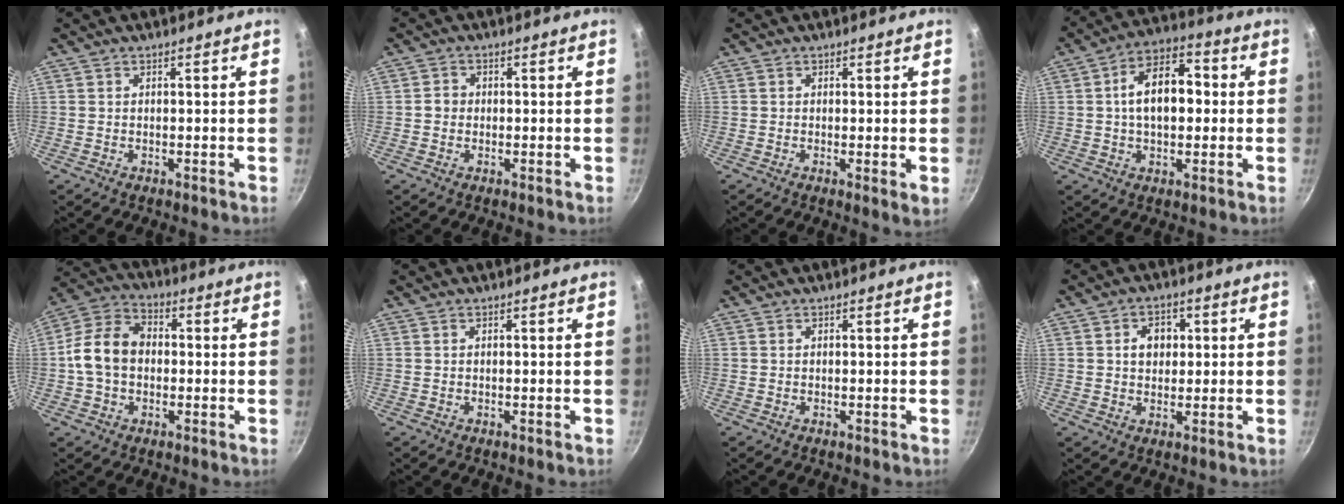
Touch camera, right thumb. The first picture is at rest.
{"total": 2.0, "force": [-0.2, 1.8, 0.8], "torque": [-0.003, 0.006, -0.007]}
{"total": 2.1, "force": [-0.1, 0.4, 2.1], "torque": [-0.039, -0.010, -0.005]}
{"total": 12.3, "force": [0.9, 7.3, 9.8], "torque": [-0.144, 0.026, 0.005]}
{"total": 11.2, "force": [-0.4, 8.3, 7.5], "torque": [-0.136, 0.035, -0.018]}
{"total": 0.0}
{"total": 0.0}
{"total": 5.1, "force": [1.1, 3.9, 3.1], "torque": [-0.024, 0.001, 0.013]}